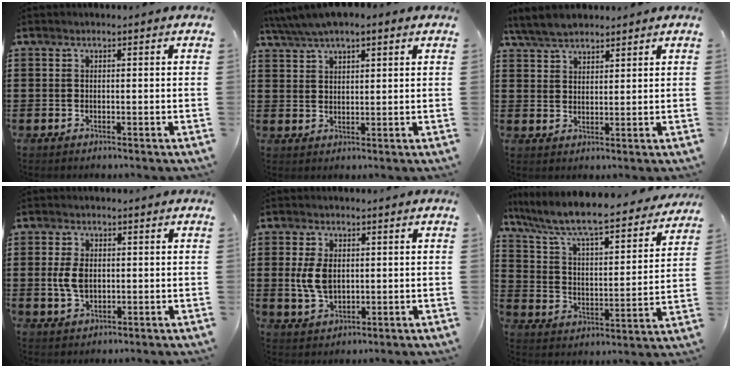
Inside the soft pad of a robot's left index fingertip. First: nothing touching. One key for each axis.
{"total": 4.0, "fx": 3.3, "fy": 1.0, "fz": 2.0, "tx": -0.047, "ty": -0.002, "tz": 0.060}
{"total": 4.6, "fx": 4.1, "fy": 1.5, "fz": 1.5, "tx": -0.043, "ty": -0.001, "tz": 0.077}
{"total": 4.7, "fx": 0.4, "fy": 2.9, "fz": 3.6, "tx": -0.097, "ty": 0.001, "tz": 0.000}
{"total": 5.8, "fx": 0.7, "fy": 3.7, "fz": 4.4, "tx": -0.120, "ty": 0.001, "tz": 0.005}
{"total": 7.8, "fx": 6.9, "fy": 0.5, "fz": 3.6, "tx": -0.101, "ty": -0.056, "tz": 0.110}